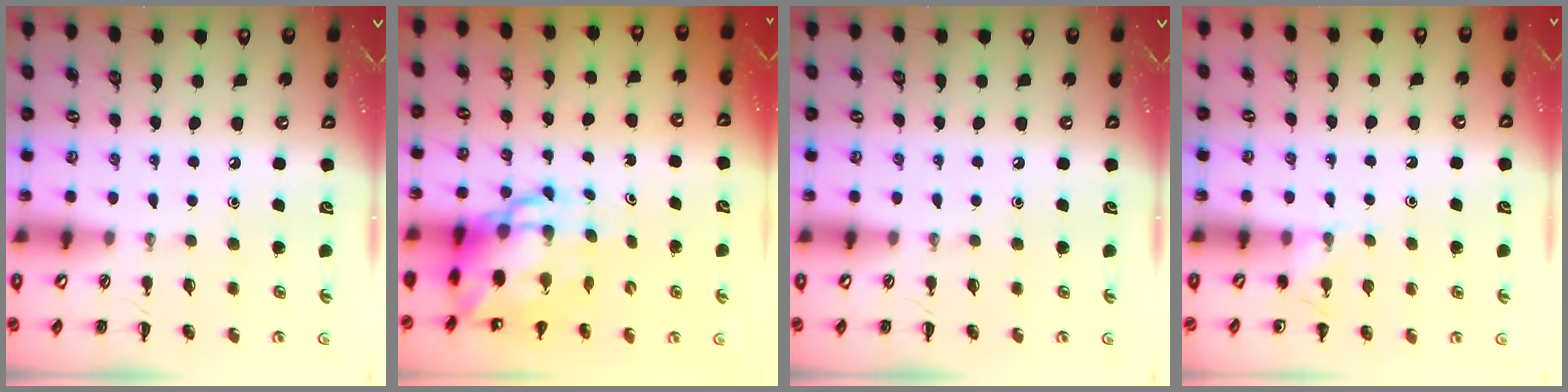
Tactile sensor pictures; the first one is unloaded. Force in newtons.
{"total": 10.2, "press": 9.8, "slide": 2.7}
{"total": 0.0}
{"total": 5.5, "press": 5.1, "slide": 2.0}